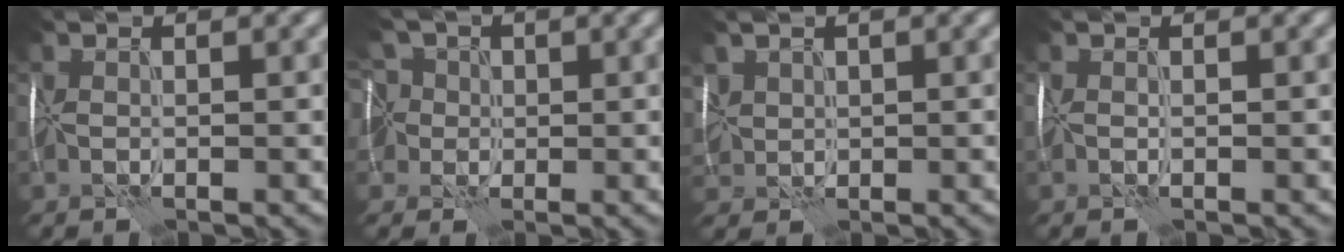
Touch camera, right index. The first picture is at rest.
{"total": 8.0, "force": [2.3, 6.1, 4.7], "torque": [-0.070, 0.028, -0.006]}
{"total": 2.6, "force": [0.9, 2.0, 1.3], "torque": [-0.035, 0.004, 0.021]}
{"total": 0.0}